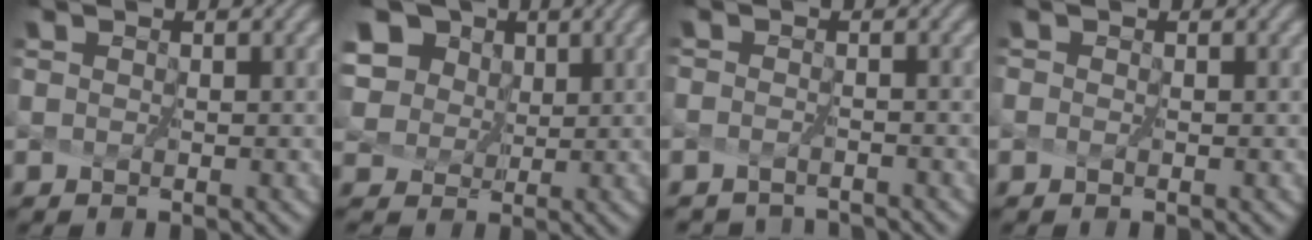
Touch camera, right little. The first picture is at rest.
{"total": 9.6, "force": [5.7, 6.5, 4.3], "torque": [-0.109, 0.024, 0.103]}
{"total": 2.4, "force": [-2.3, 0.0, -0.5], "torque": [0.012, -0.009, -0.040]}
{"total": 0.0}